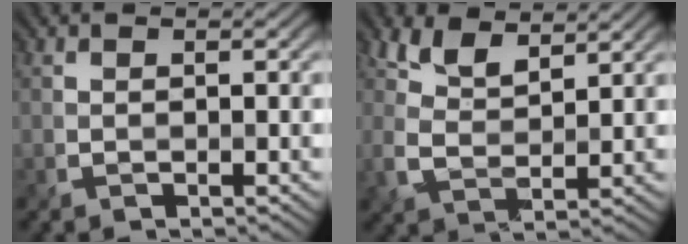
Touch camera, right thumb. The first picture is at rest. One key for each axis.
{"total": 4.7, "fx": 3.3, "fy": 1.6, "fz": 2.9, "tx": -0.070, "ty": 0.001, "tz": 0.069}